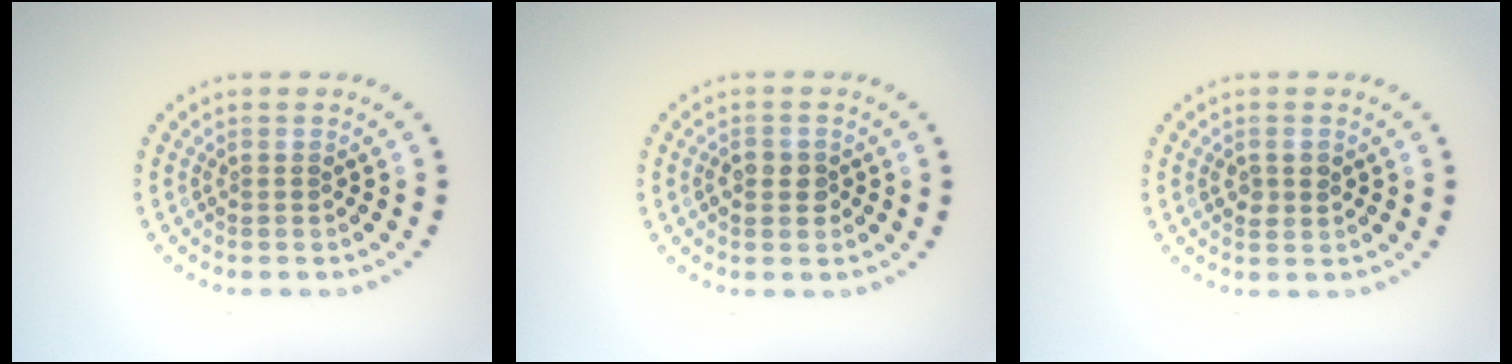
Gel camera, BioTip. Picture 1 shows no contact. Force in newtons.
{"total": 1.9, "press": 1.9, "slide": 0.3}
{"total": 1.5, "press": 1.5, "slide": 0.2}